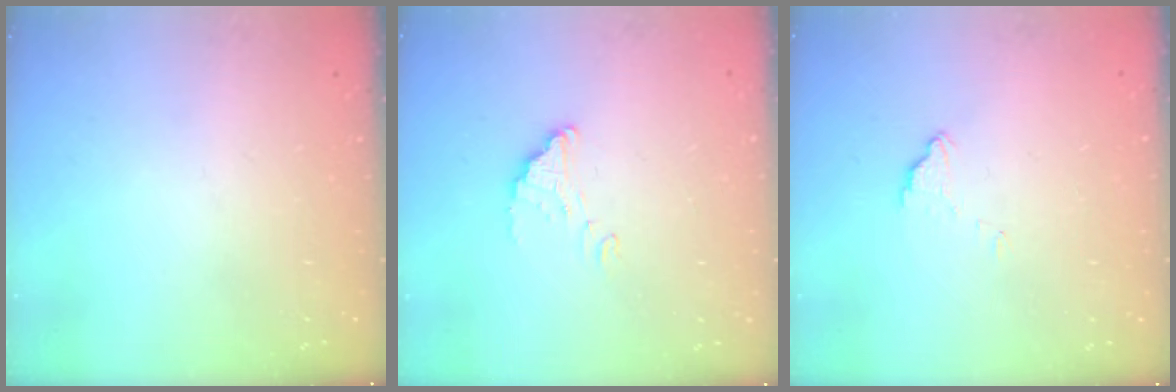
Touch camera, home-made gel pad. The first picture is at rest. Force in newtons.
{"total": 1.8, "press": 1.8, "slide": 0.0}
{"total": 2.9, "press": 2.9, "slide": 0.4}